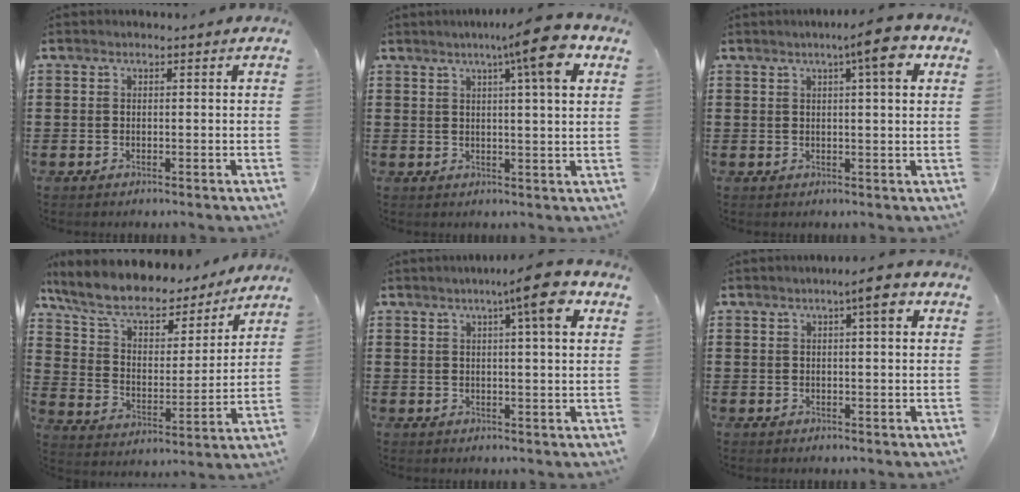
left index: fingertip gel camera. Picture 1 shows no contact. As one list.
[{"total": 9.2, "force": [5.2, 0.5, 7.6], "torque": [-0.120, -0.013, 0.077]}, {"total": 7.5, "force": [3.7, 1.1, 6.4], "torque": [-0.093, -0.005, 0.053]}, {"total": 9.5, "force": [8.1, 3.3, 3.9], "torque": [-0.112, -0.047, 0.141]}, {"total": 8.2, "force": [4.3, 0.7, 6.9], "torque": [-0.105, -0.009, 0.062]}, {"total": 4.1, "force": [1.8, 0.8, 3.6], "torque": [-0.051, -0.001, 0.023]}]